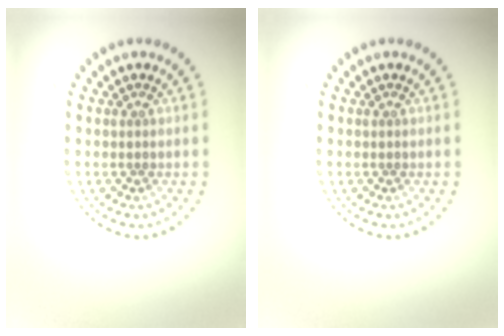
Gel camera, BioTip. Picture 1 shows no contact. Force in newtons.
{"total": 0.0}